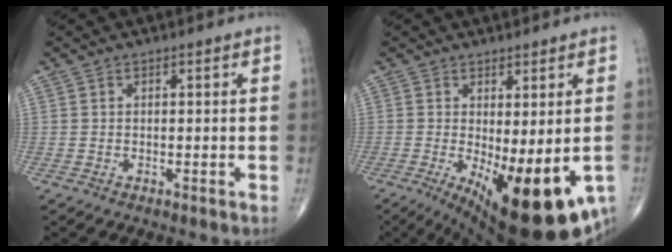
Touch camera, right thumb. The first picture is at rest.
{"total": 18.8, "force": [-5.7, 6.9, 16.6], "torque": [-0.207, -0.030, -0.063]}